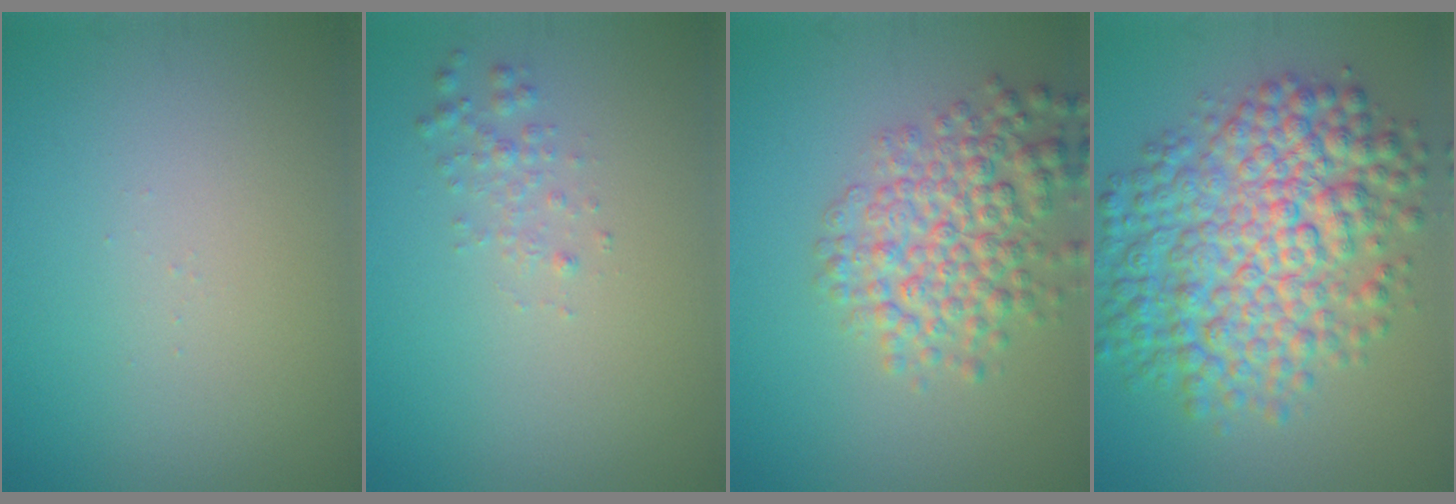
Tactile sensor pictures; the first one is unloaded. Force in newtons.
{"total": 1.3, "press": 1.3, "slide": 0.0}
{"total": 5.4, "press": 5.4, "slide": 0.2}
{"total": 10.0, "press": 10.0, "slide": 0.1}